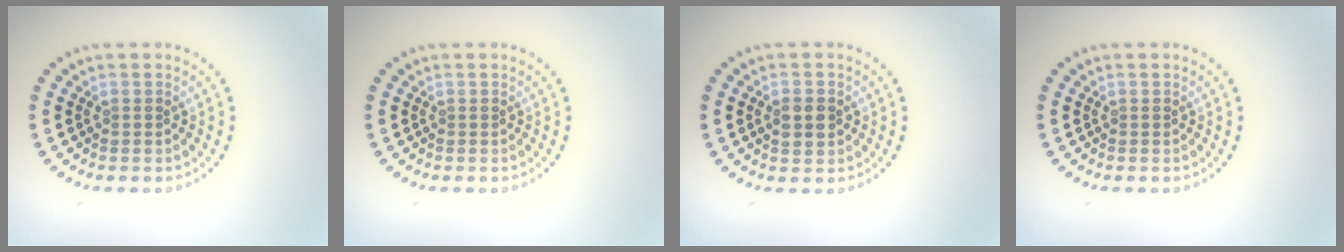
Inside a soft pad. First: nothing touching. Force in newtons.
{"total": 0.0}
{"total": 2.6, "press": 2.6, "slide": 0.2}
{"total": 0.0}